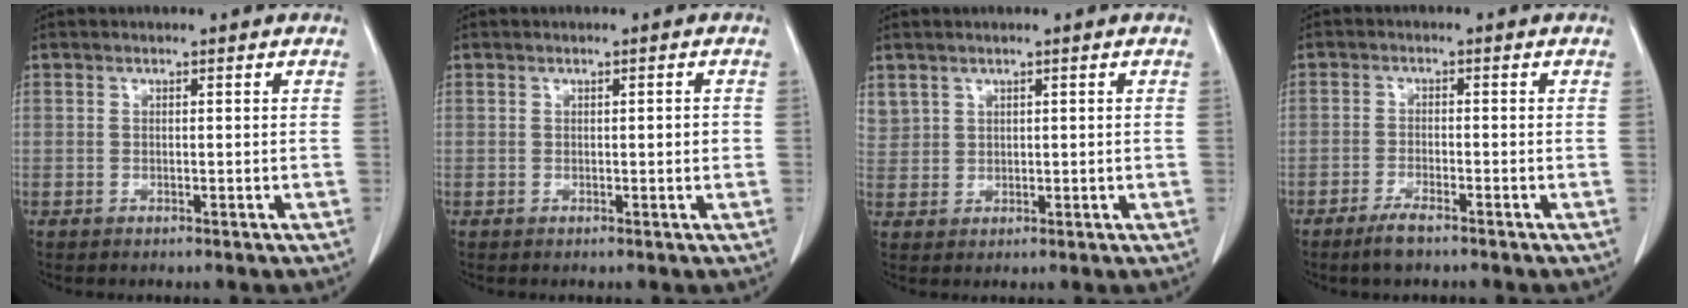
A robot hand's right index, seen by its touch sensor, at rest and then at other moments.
{"total": 1.1, "force": [0.0, 0.2, 1.1], "torque": [-0.016, 0.000, 0.000]}
{"total": 2.9, "force": [1.8, 2.1, 0.6], "torque": [-0.014, 0.008, 0.047]}
{"total": 2.4, "force": [-1.9, 0.4, 1.5], "torque": [-0.035, -0.003, -0.033]}